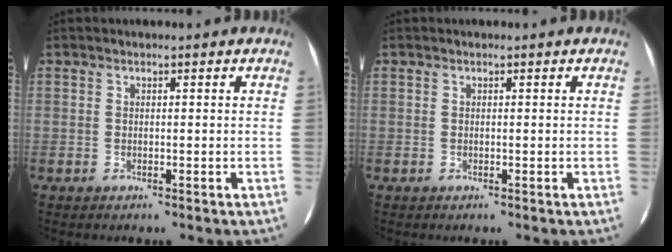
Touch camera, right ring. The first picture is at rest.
{"total": 0.0}